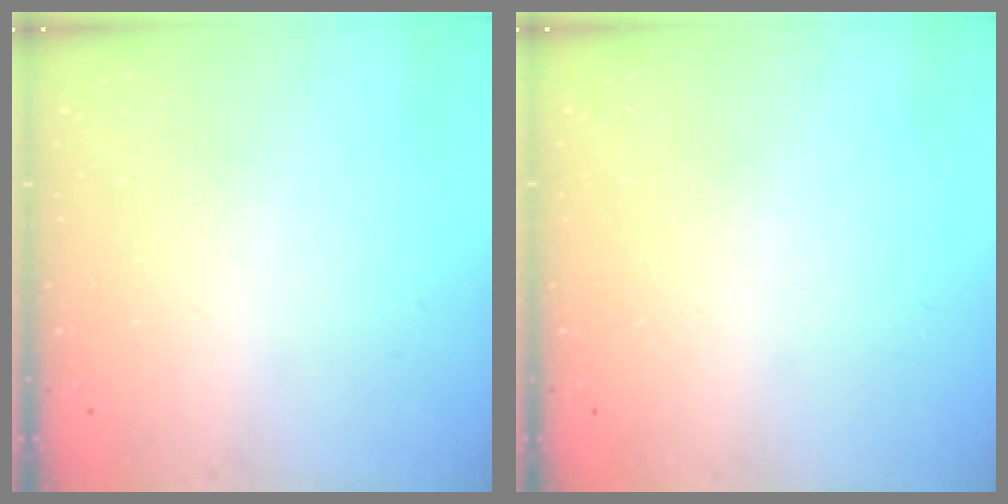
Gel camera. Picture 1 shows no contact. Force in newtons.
{"total": 0.0}